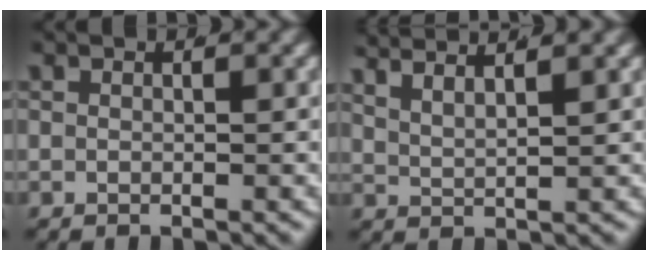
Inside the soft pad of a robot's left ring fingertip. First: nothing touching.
{"total": 4.5, "force": [3.3, 1.7, 2.6], "torque": [-0.055, 0.006, 0.055]}